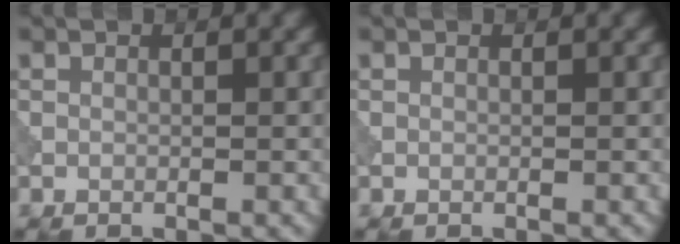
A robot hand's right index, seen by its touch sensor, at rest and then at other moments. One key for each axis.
{"total": 0.0}